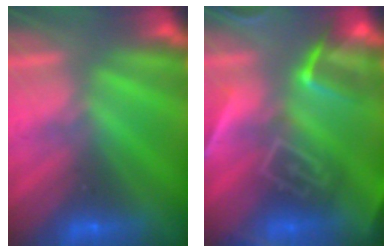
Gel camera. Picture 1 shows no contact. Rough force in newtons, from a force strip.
{"total": 9.3}